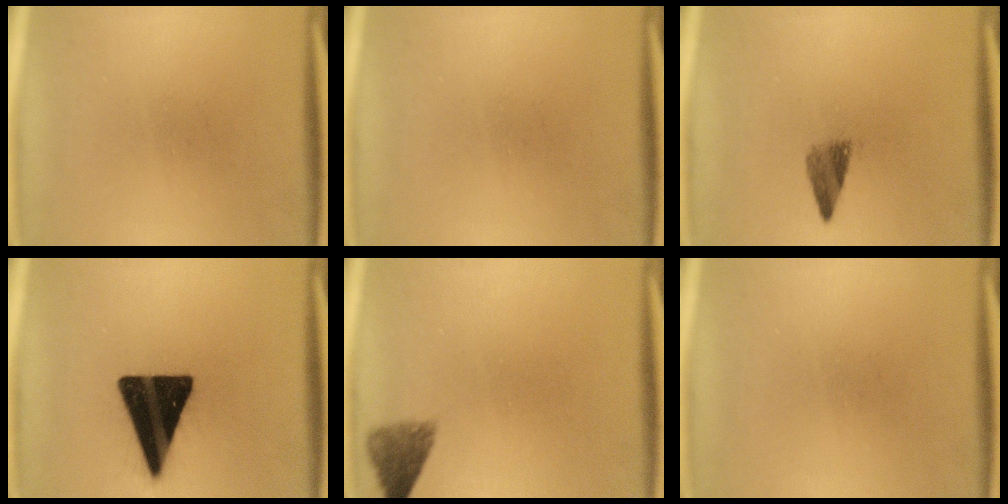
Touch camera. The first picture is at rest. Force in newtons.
{"total": 0.0}
{"total": 2.9}
{"total": 19.1}
{"total": 3.4}
{"total": 0.0}